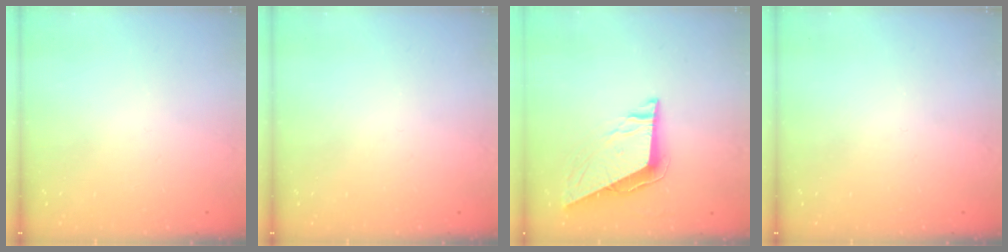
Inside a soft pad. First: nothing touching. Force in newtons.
{"total": 0.0}
{"total": 9.7, "press": 9.7, "slide": 1.2}
{"total": 0.0}